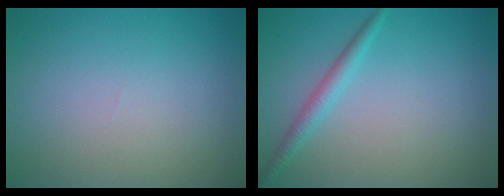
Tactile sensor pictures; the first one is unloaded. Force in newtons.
{"total": 1.8, "press": 1.8, "slide": 0.1}